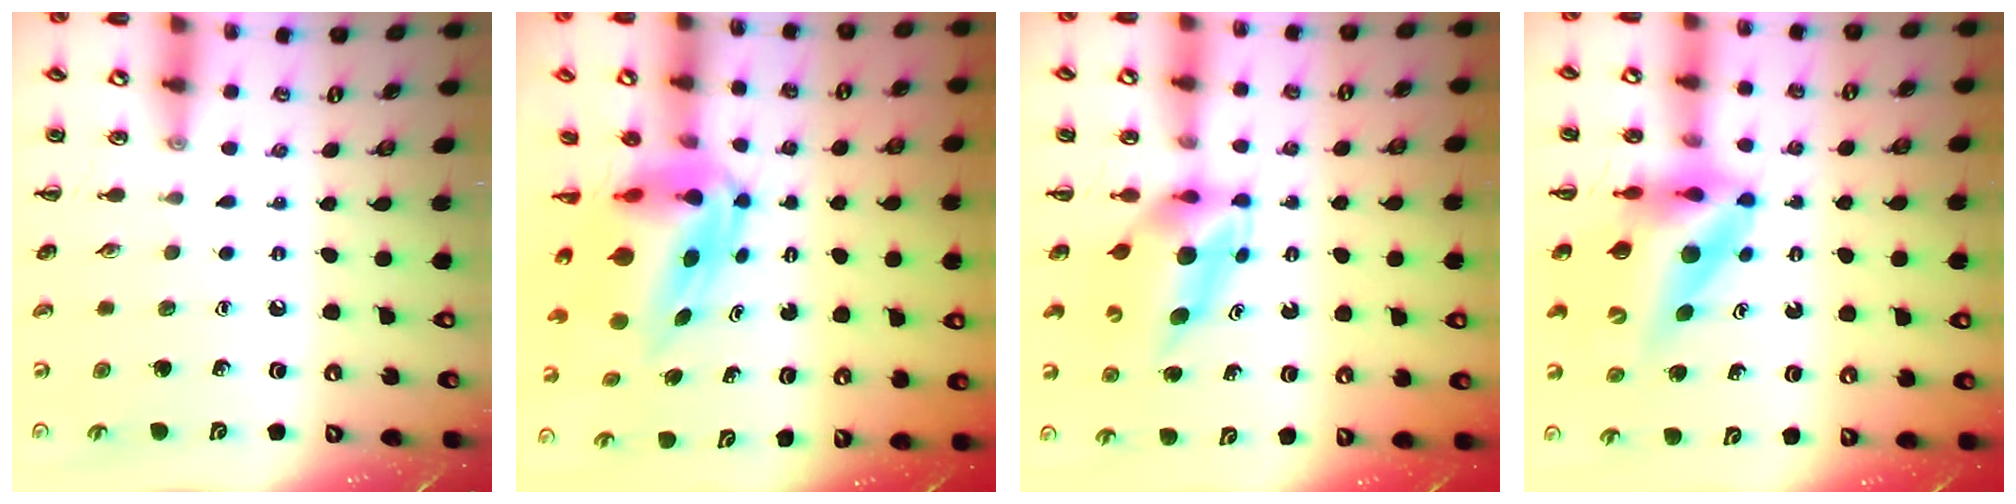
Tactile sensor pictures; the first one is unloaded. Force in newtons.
{"total": 7.6, "press": 7.3, "slide": 2.1}
{"total": 5.4, "press": 5.3, "slide": 1.0}
{"total": 11.2, "press": 10.7, "slide": 3.3}